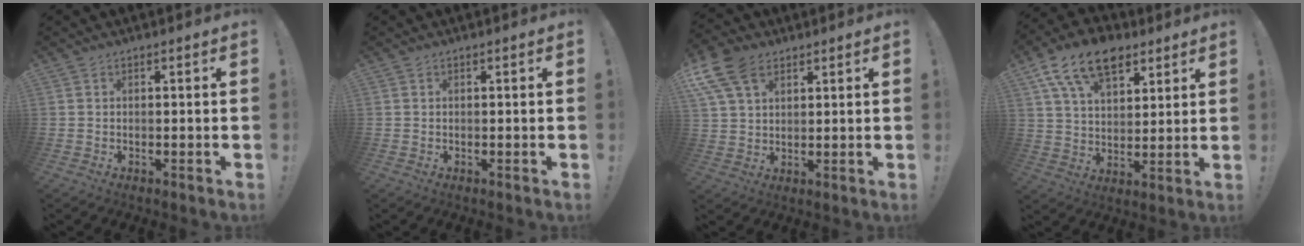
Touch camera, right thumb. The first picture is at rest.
{"total": 0.0}
{"total": 11.7, "force": [5.9, 7.4, 6.9], "torque": [-0.143, -0.014, 0.116]}
{"total": 15.3, "force": [8.9, 8.9, 8.8], "torque": [-0.151, -0.042, 0.165]}